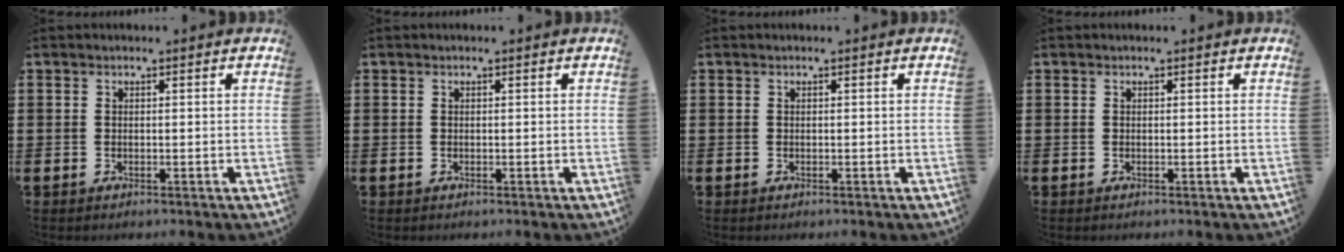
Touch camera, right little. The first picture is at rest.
{"total": 0.0}
{"total": 0.0}
{"total": 0.0}